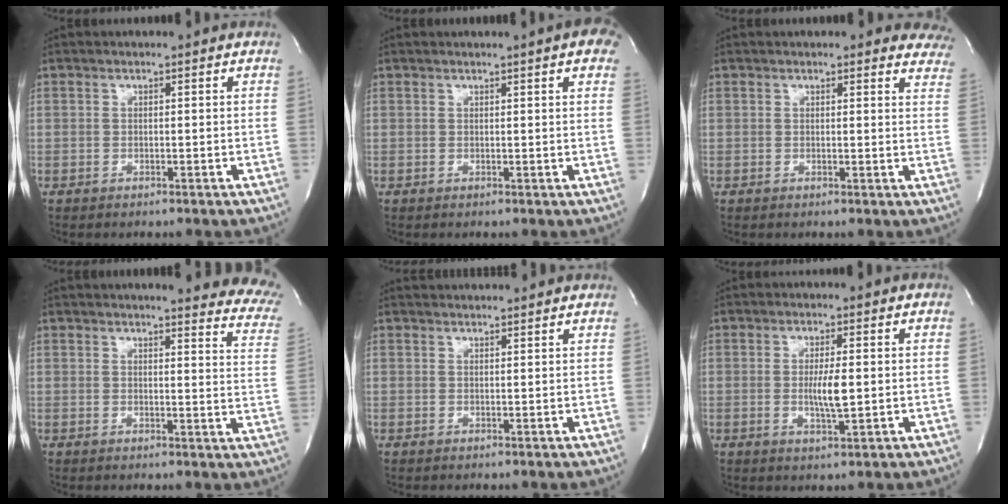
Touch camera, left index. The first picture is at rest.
{"total": 5.1, "force": [3.3, 0.7, 3.8], "torque": [-0.042, -0.001, 0.025]}
{"total": 9.4, "force": [8.7, 2.6, 2.6], "torque": [0.006, -0.016, 0.064]}
{"total": 16.2, "force": [14.3, 2.5, 7.2], "torque": [-0.067, -0.070, 0.131]}
{"total": 4.8, "force": [4.7, 0.0, 0.9], "torque": [-0.013, 0.026, 0.057]}
{"total": 4.3, "force": [-0.2, 0.7, 4.2], "torque": [-0.077, -0.005, -0.002]}